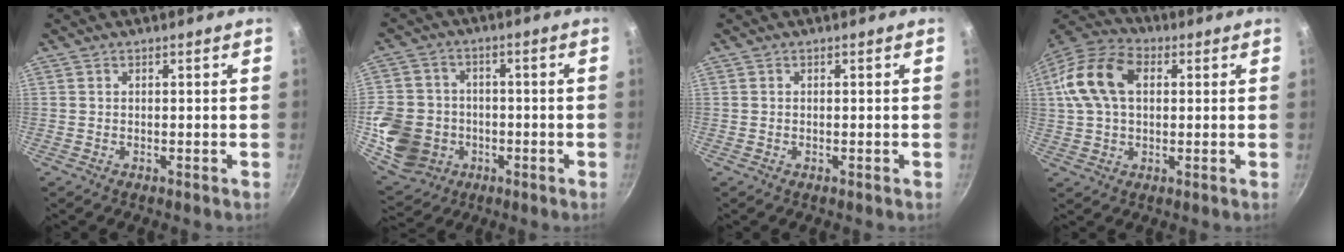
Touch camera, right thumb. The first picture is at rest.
{"total": 13.7, "force": [-3.1, 11.8, 6.1], "torque": [-0.110, 0.011, -0.047]}
{"total": 0.0}
{"total": 14.2, "force": [3.0, 9.1, 10.5], "torque": [-0.207, 0.027, 0.049]}